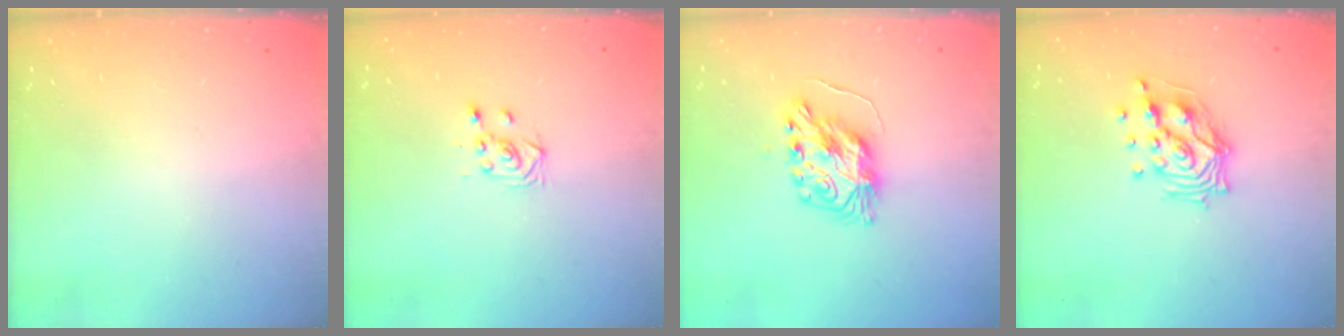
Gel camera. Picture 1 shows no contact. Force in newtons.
{"total": 3.6, "press": 3.5, "slide": 1.2}
{"total": 9.4, "press": 9.4, "slide": 0.9}
{"total": 12.0, "press": 12.0, "slide": 0.9}